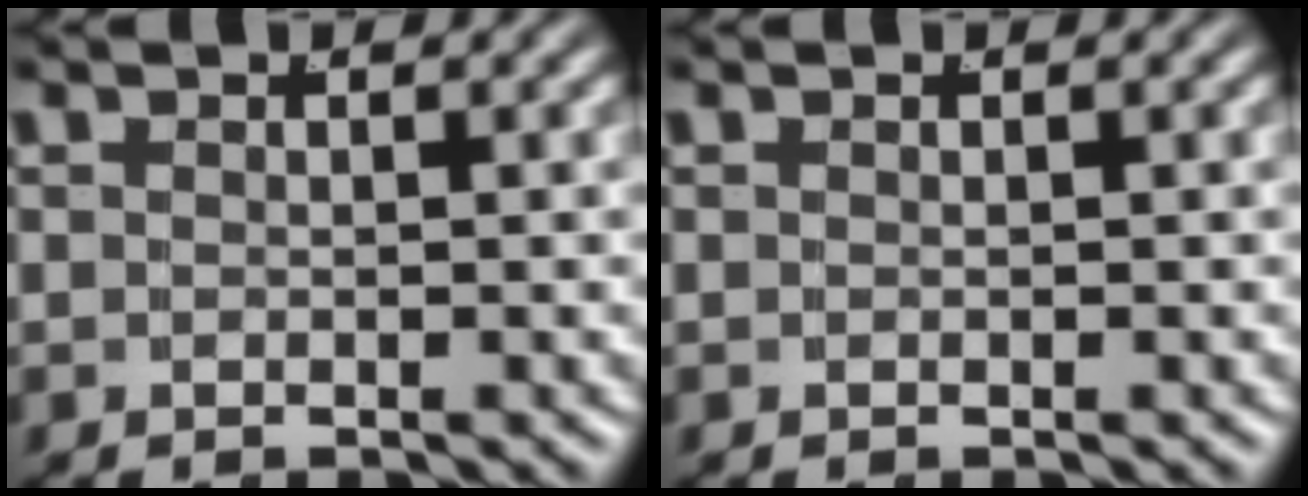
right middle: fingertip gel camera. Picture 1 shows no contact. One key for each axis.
{"total": 0.0}